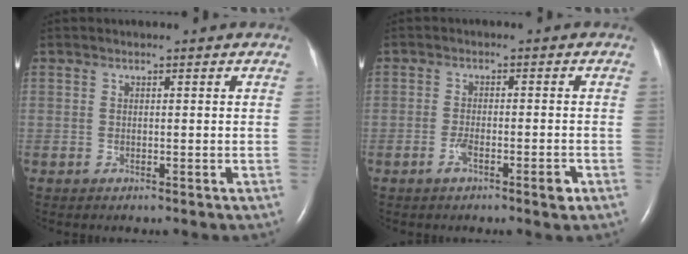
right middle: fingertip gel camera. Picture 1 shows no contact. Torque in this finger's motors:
{"motor_torque": [0.54, -0.28, 0.21, 0.02]}